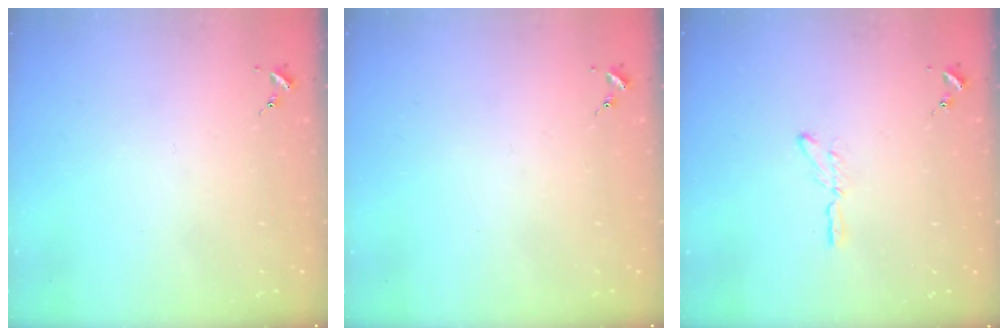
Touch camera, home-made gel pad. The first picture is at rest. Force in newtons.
{"total": 0.0}
{"total": 2.9, "press": 2.9, "slide": 0.3}